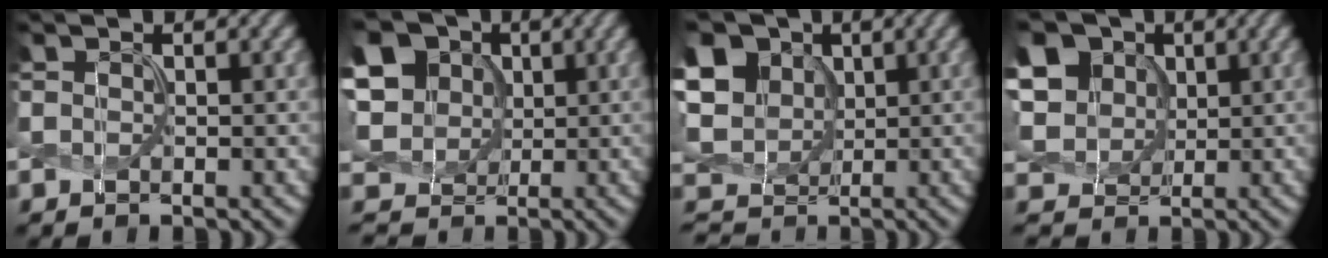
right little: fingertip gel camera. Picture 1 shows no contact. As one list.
[{"total": 13.2, "force": [3.7, 11.1, 6.1], "torque": [-0.161, 0.019, 0.055]}, {"total": 11.2, "force": [3.3, 9.1, 5.5], "torque": [-0.138, 0.021, 0.047]}, {"total": 12.1, "force": [4.2, 9.8, 5.8], "torque": [-0.150, 0.023, 0.070]}]